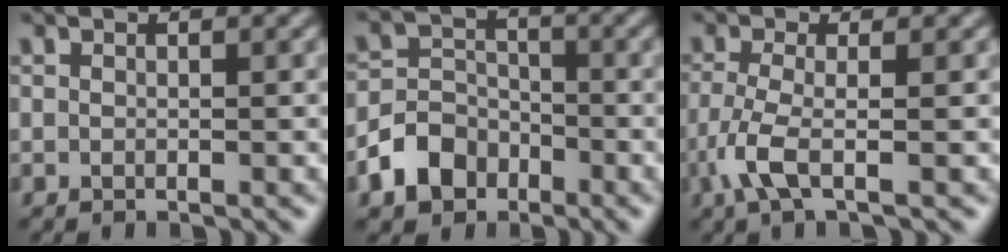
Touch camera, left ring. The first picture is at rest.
{"total": 4.5, "force": [-2.5, 3.4, 1.6], "torque": [-0.028, 0.002, -0.053]}
{"total": 3.2, "force": [-1.4, 0.7, 2.8], "torque": [-0.071, -0.003, -0.035]}